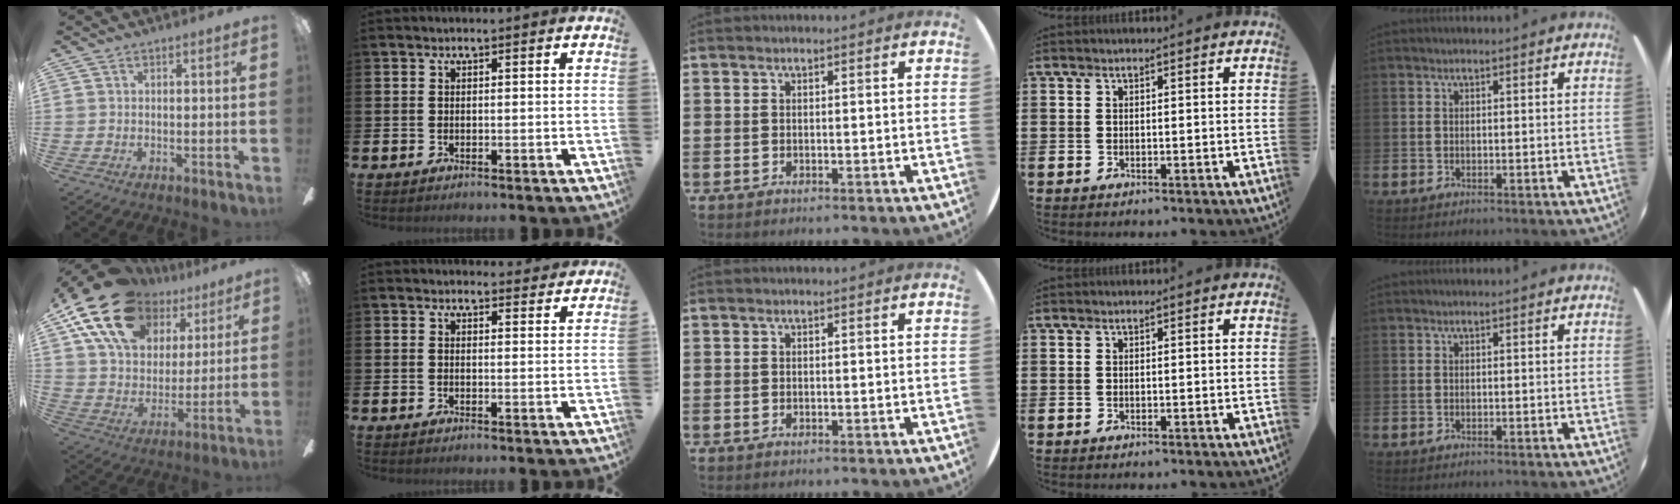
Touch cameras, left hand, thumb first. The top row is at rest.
{"thumb": {"total": 21.0, "force": [12.6, 13.0, 10.6], "torque": [-0.200, -0.049, 0.233]}, "index": {"total": 1.9, "force": [1.9, 0.4, -0.1], "torque": [0.011, -0.010, 0.032]}}